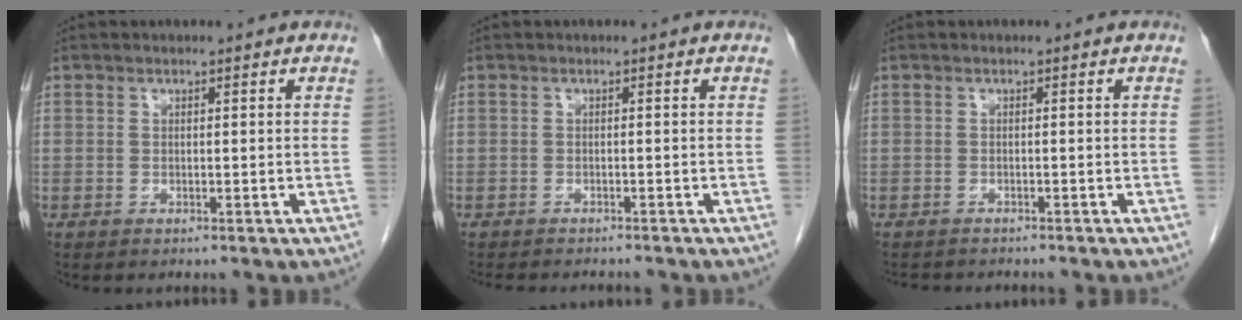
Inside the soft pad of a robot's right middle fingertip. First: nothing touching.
{"total": 6.6, "force": [-6.0, 1.5, 2.3], "torque": [-0.026, -0.003, -0.080]}
{"total": 3.5, "force": [-3.2, 1.0, 0.9], "torque": [-0.011, -0.005, -0.043]}